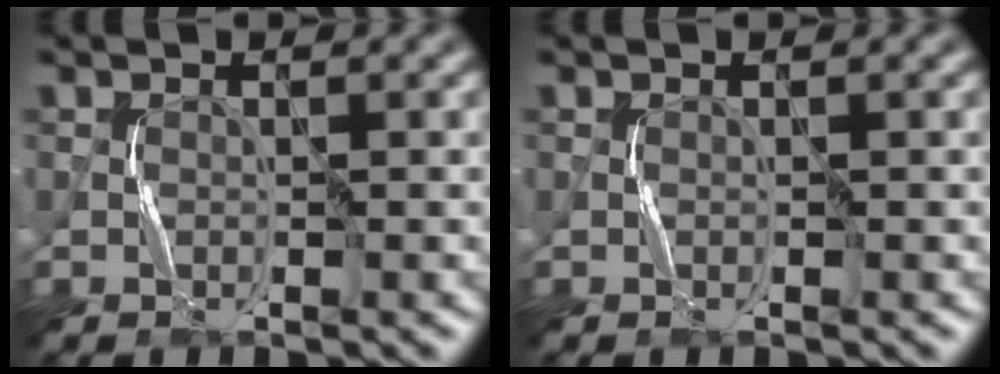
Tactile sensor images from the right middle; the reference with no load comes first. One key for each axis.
{"total": 0.0}